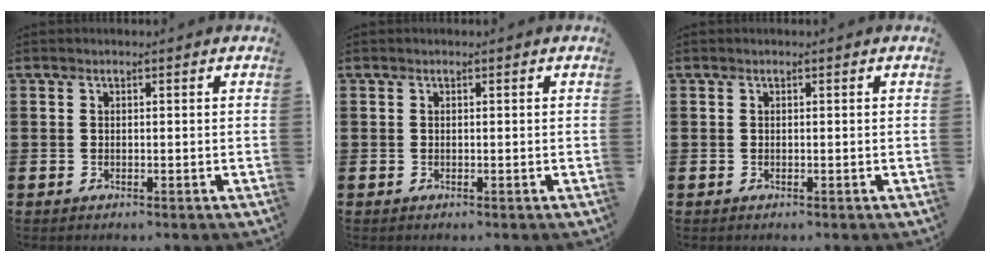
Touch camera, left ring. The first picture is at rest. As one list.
[{"total": 0.0}, {"total": 0.0}]